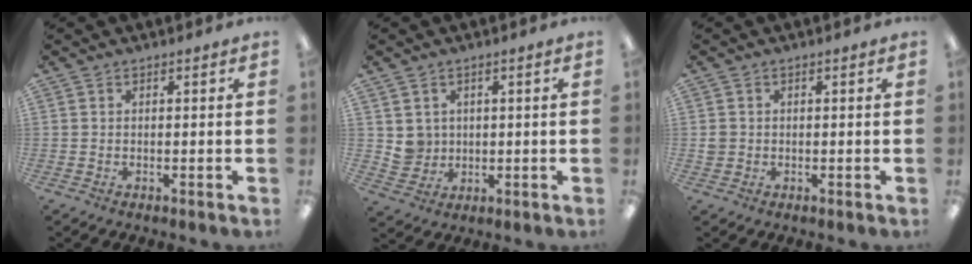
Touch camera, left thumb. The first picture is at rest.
{"total": 4.5, "force": [1.6, 4.2, 0.0], "torque": [0.000, -0.001, 0.030]}
{"total": 1.7, "force": [-0.1, 1.7, 0.1], "torque": [-0.002, 0.004, -0.005]}